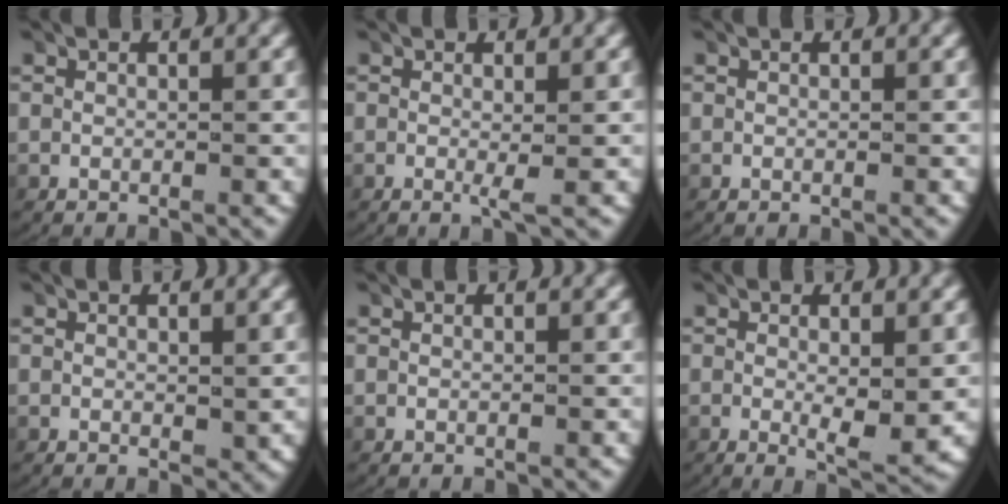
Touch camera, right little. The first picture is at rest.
{"total": 0.9, "force": [0.0, 0.0, 0.9], "torque": [-0.023, -0.009, 0.000]}
{"total": 0.0}
{"total": 0.5, "force": [0.3, 0.2, 0.4], "torque": [-0.007, -0.012, 0.013]}
{"total": 0.0}
{"total": 2.9, "force": [-0.1, 0.9, 2.7], "torque": [-0.053, -0.020, 0.004]}